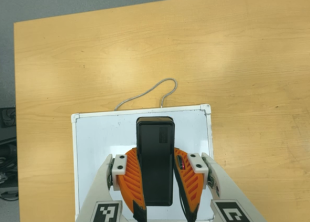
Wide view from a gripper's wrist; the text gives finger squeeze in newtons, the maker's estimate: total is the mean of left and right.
{"total": 9.0, "left": 7.1, "right": 11.0}